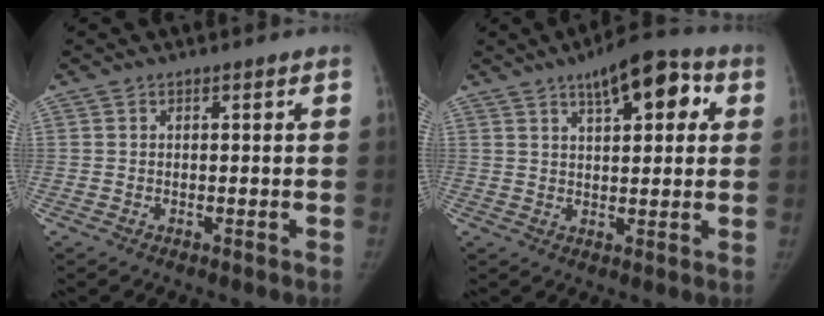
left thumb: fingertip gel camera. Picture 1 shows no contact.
{"total": 11.3, "force": [5.0, 4.8, 9.0], "torque": [-0.098, 0.003, 0.065]}